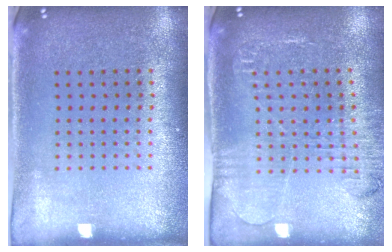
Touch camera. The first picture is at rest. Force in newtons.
{"total": 1.9, "press": 1.9, "slide": 0.1}